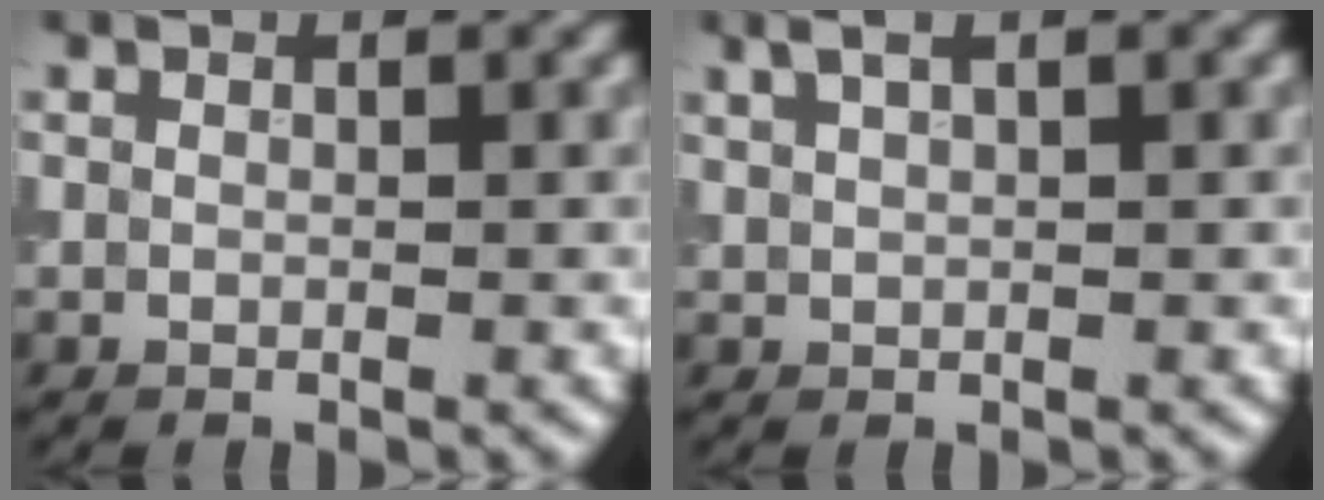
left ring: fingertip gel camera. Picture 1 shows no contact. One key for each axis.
{"total": 2.8, "fx": 1.7, "fy": 0.9, "fz": 2.0, "tx": -0.028, "ty": 0.004, "tz": 0.025}